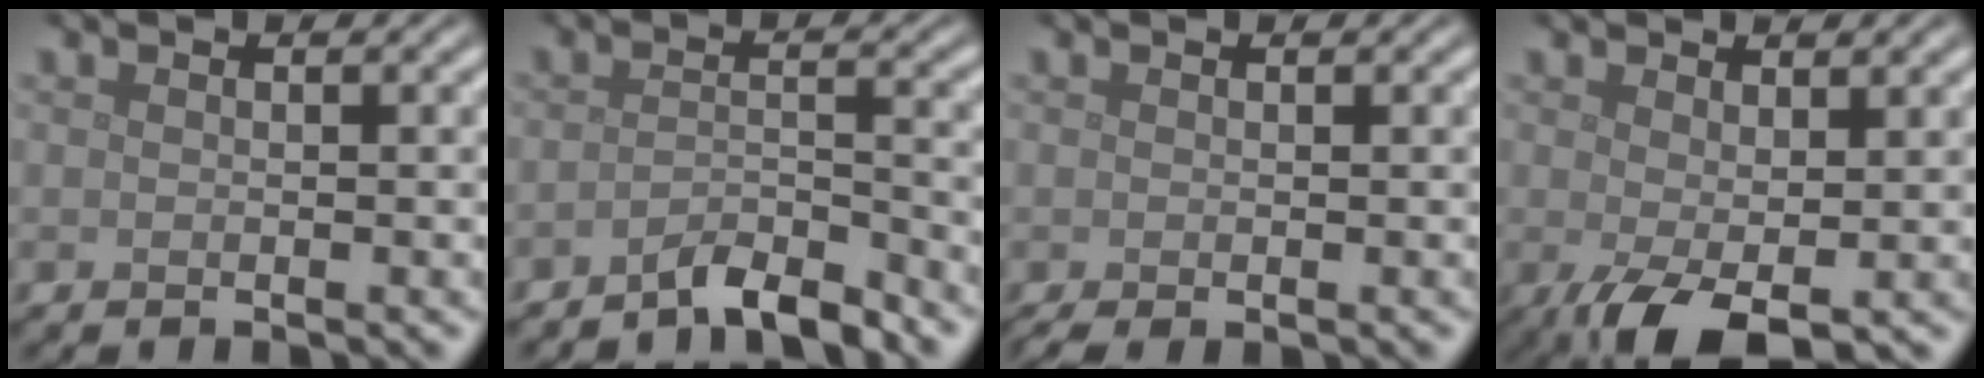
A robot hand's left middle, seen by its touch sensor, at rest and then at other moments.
{"total": 3.3, "force": [-2.9, 0.4, 1.4], "torque": [-0.026, 0.003, -0.060]}
{"total": 1.0, "force": [-0.4, 0.2, 0.8], "torque": [-0.021, -0.009, -0.005]}
{"total": 3.5, "force": [-0.7, 1.4, 3.2], "torque": [-0.066, -0.013, -0.010]}